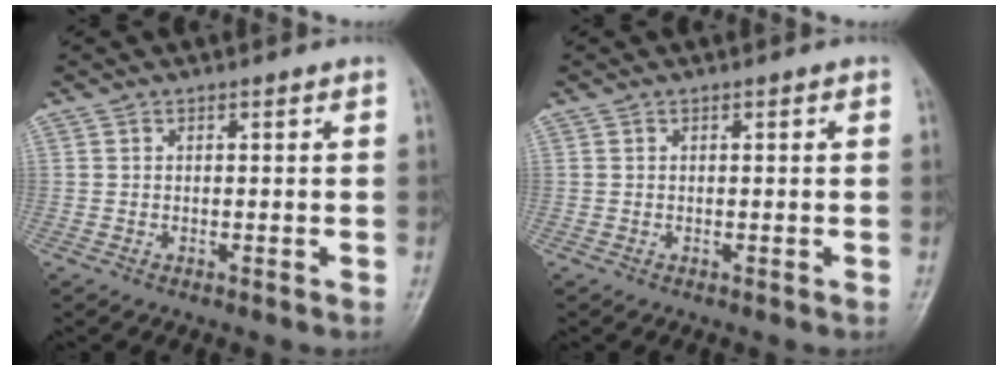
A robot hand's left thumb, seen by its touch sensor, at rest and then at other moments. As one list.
[{"total": 0.0}]